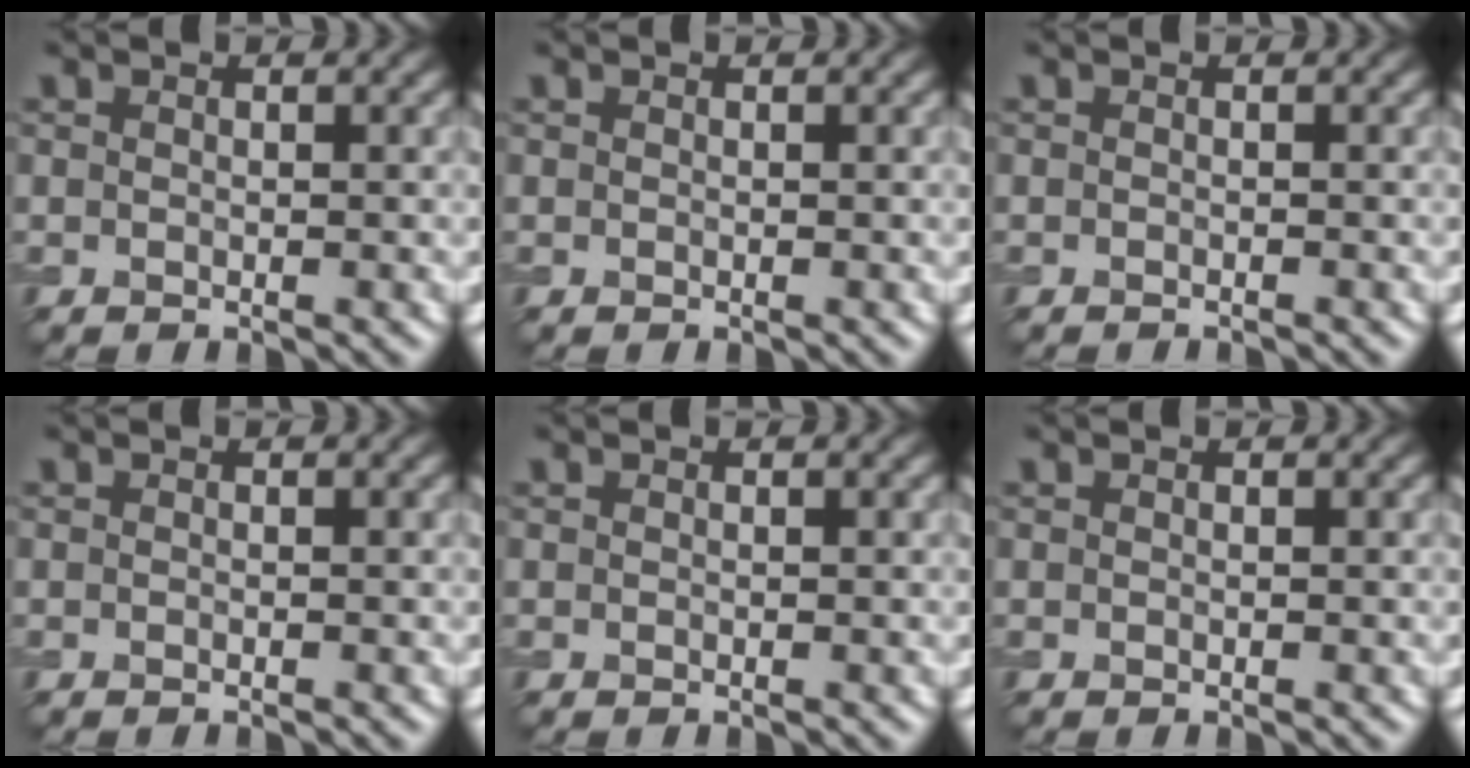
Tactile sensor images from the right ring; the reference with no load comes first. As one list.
[{"total": 0.0}, {"total": 0.7, "force": [-0.7, 0.1, 0.2], "torque": [0.001, -0.003, -0.011]}, {"total": 0.0}, {"total": 0.0}, {"total": 0.0}]